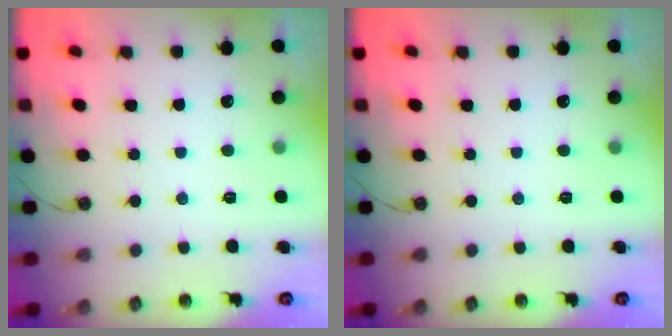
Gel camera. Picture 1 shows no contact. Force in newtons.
{"total": 0.0}